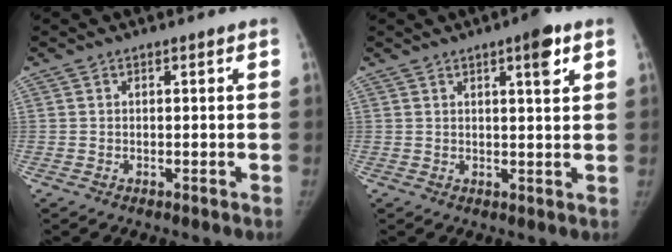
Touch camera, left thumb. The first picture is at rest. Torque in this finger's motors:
{"motor_torque": [0.28, -0.35, 0.71, -0.63, 0.17]}